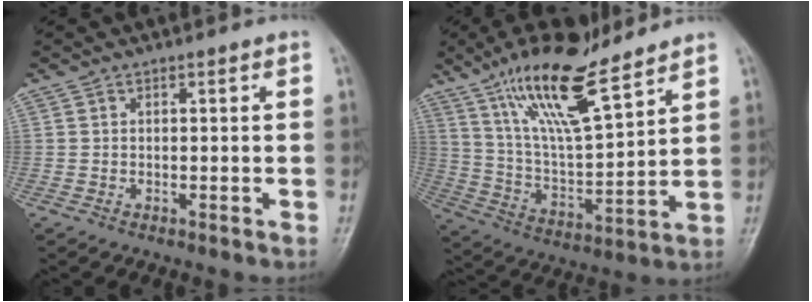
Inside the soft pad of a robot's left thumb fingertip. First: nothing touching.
{"total": 17.6, "force": [12.0, 4.6, 12.0], "torque": [-0.200, -0.055, 0.229]}